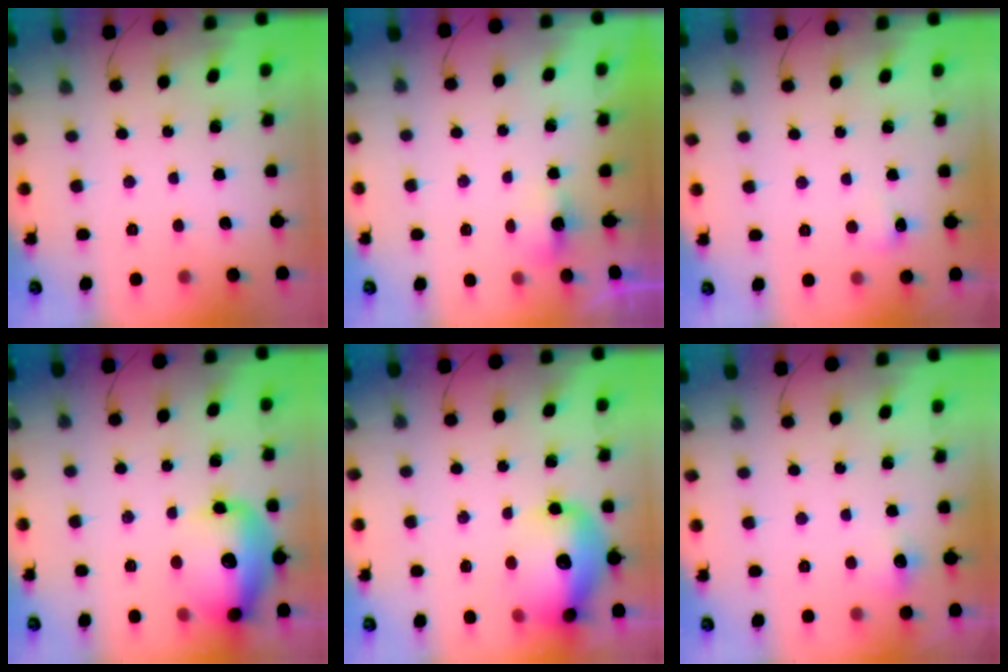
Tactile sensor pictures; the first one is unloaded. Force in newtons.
{"total": 2.7, "press": 2.7, "slide": 0.7}
{"total": 4.4, "press": 4.2, "slide": 1.3}
{"total": 16.1, "press": 15.7, "slide": 3.2}
{"total": 17.7, "press": 17.4, "slide": 3.4}
{"total": 5.5, "press": 5.4, "slide": 1.2}